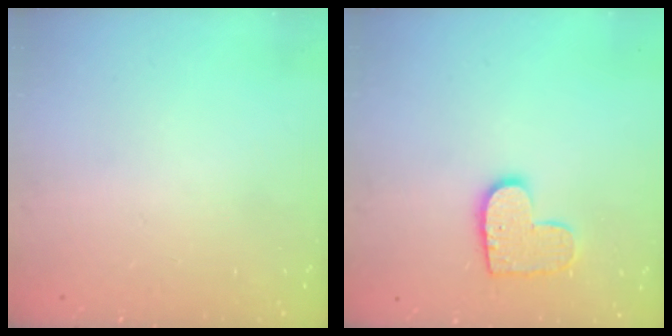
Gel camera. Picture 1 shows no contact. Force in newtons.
{"total": 10.2, "press": 10.1, "slide": 0.5}